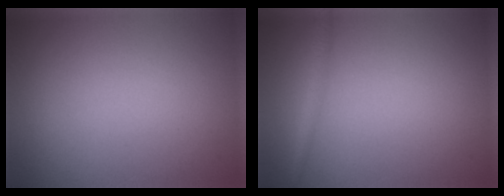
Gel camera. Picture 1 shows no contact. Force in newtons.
{"total": 1.3, "press": 1.3, "slide": 0.1}